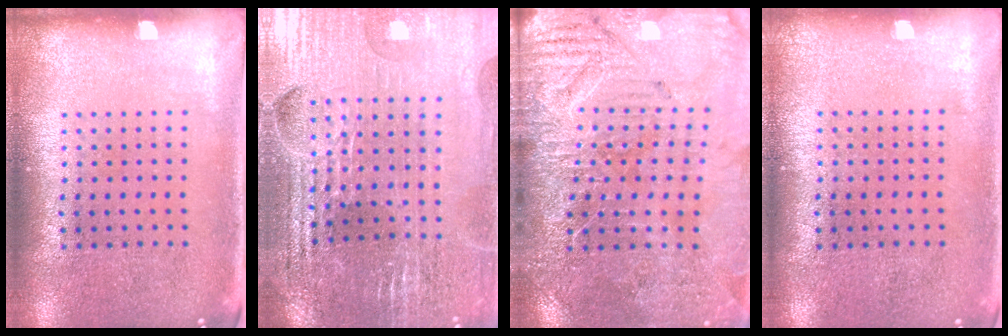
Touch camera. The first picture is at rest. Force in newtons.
{"total": 3.8, "press": 3.8, "slide": 0.8}
{"total": 3.6, "press": 3.6, "slide": 0.3}
{"total": 0.0}